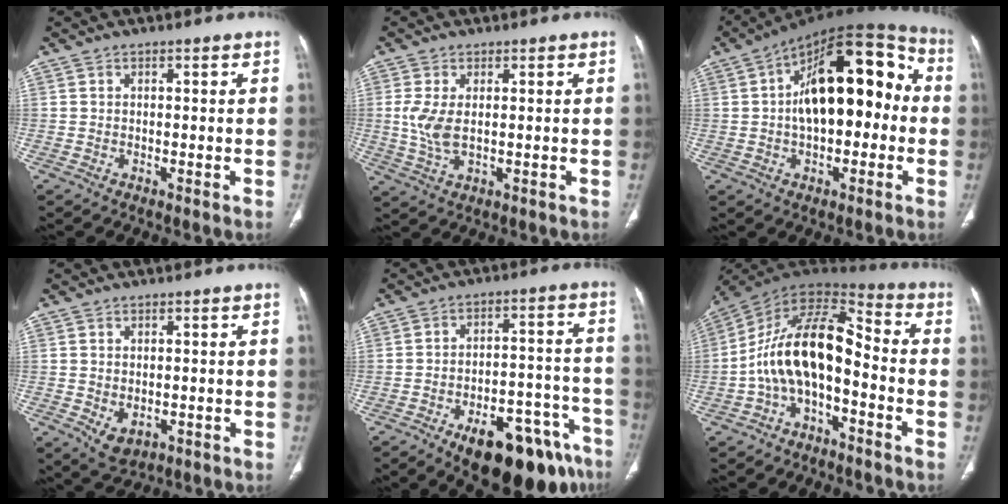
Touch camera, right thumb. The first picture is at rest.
{"total": 5.3, "force": [0.4, 2.5, 4.7], "torque": [-0.113, -0.008, 0.014]}
{"total": 21.7, "force": [1.2, 11.1, 18.6], "torque": [-0.259, 0.048, 0.008]}
{"total": 4.0, "force": [-0.9, 2.9, 2.7], "torque": [-0.038, -0.005, 0.004]}
{"total": 20.0, "force": [-12.6, 8.1, 13.3], "torque": [-0.108, 0.084, -0.173]}
{"total": 15.1, "force": [-3.8, 7.8, 12.4], "torque": [-0.209, 0.085, -0.075]}